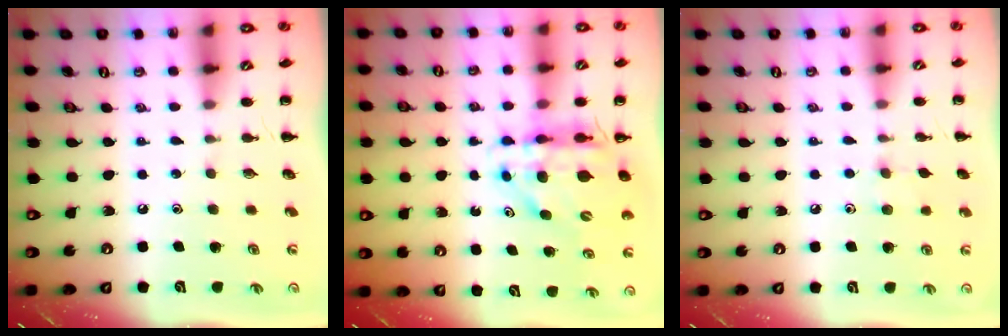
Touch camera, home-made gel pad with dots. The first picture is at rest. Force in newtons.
{"total": 9.7, "press": 9.3, "slide": 2.8}
{"total": 5.9, "press": 5.6, "slide": 2.0}